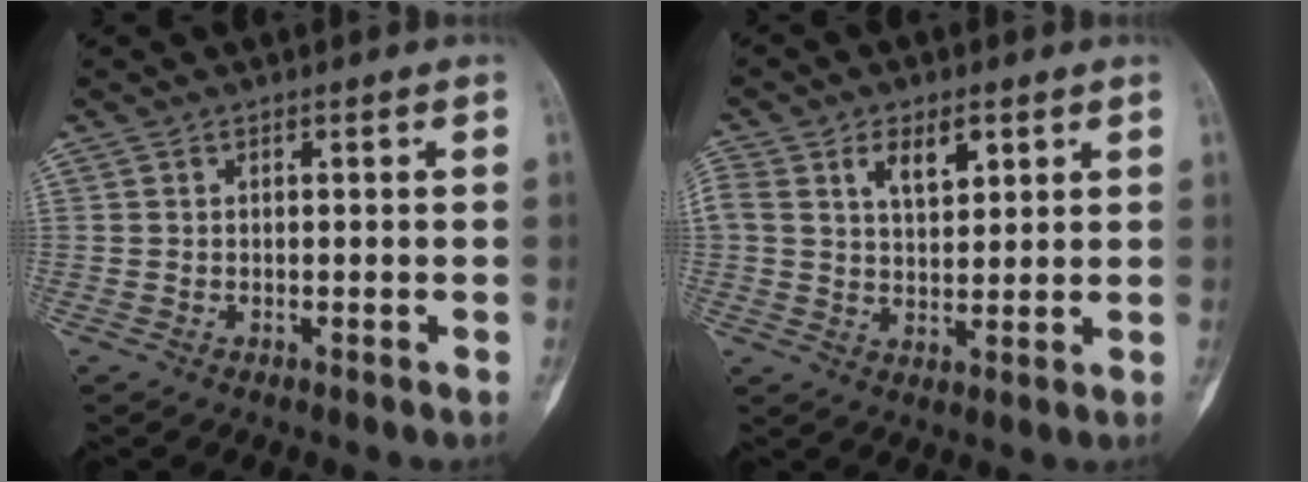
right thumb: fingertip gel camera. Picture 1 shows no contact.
{"total": 7.9, "force": [3.4, 4.5, 5.5], "torque": [-0.088, -0.005, 0.064]}